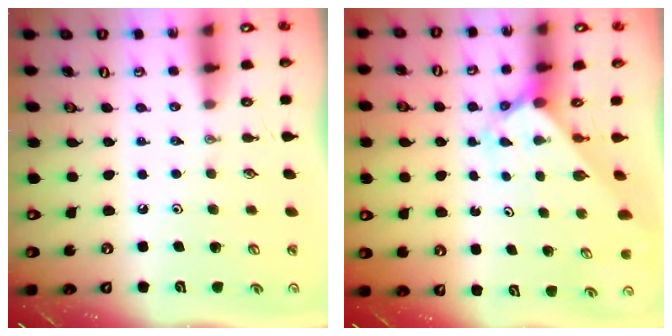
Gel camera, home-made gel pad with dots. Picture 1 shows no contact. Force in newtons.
{"total": 2.3, "press": 2.3, "slide": 0.2}